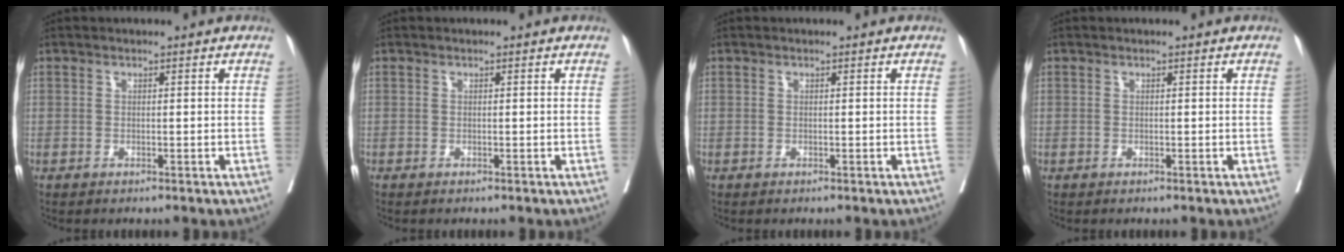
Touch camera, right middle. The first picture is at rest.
{"total": 0.0}
{"total": 0.0}
{"total": 0.0}